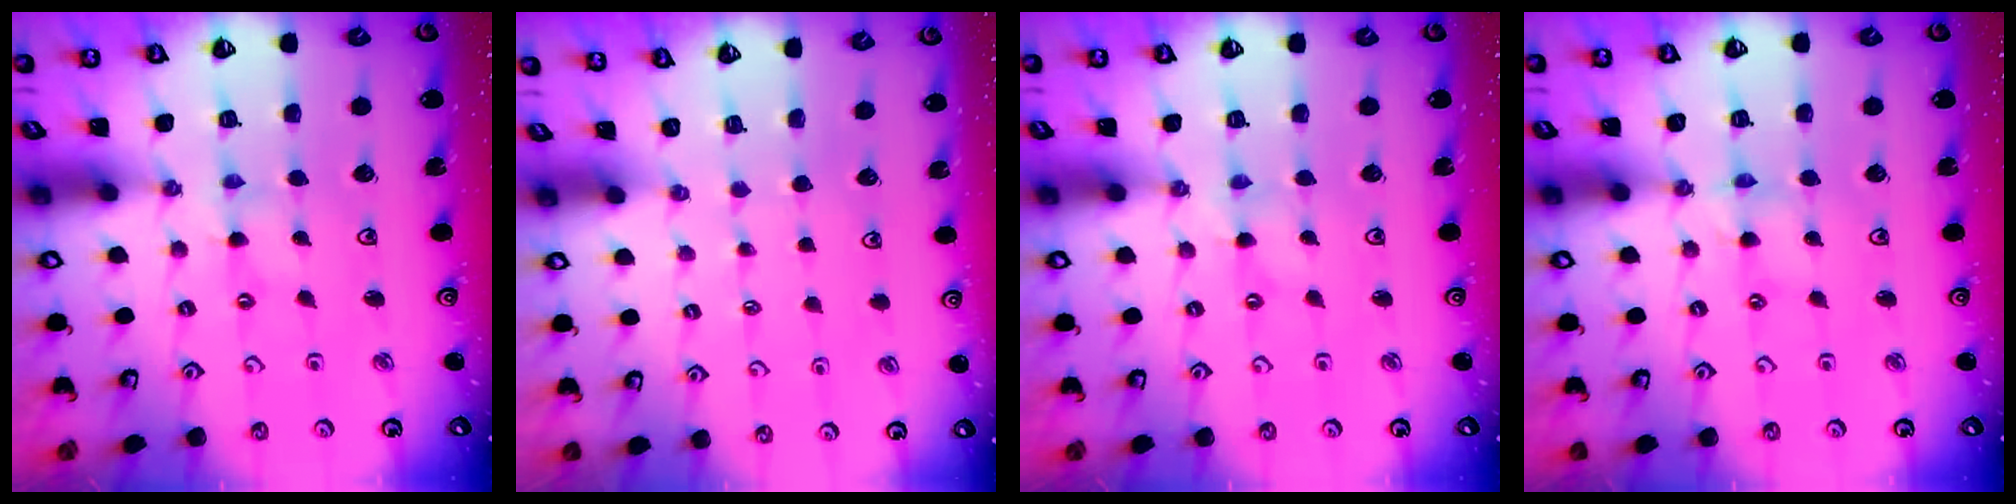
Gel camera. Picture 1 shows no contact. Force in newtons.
{"total": 0.6, "press": 0.6, "slide": 0.1}
{"total": 0.0}
{"total": 1.2, "press": 1.2, "slide": 0.3}